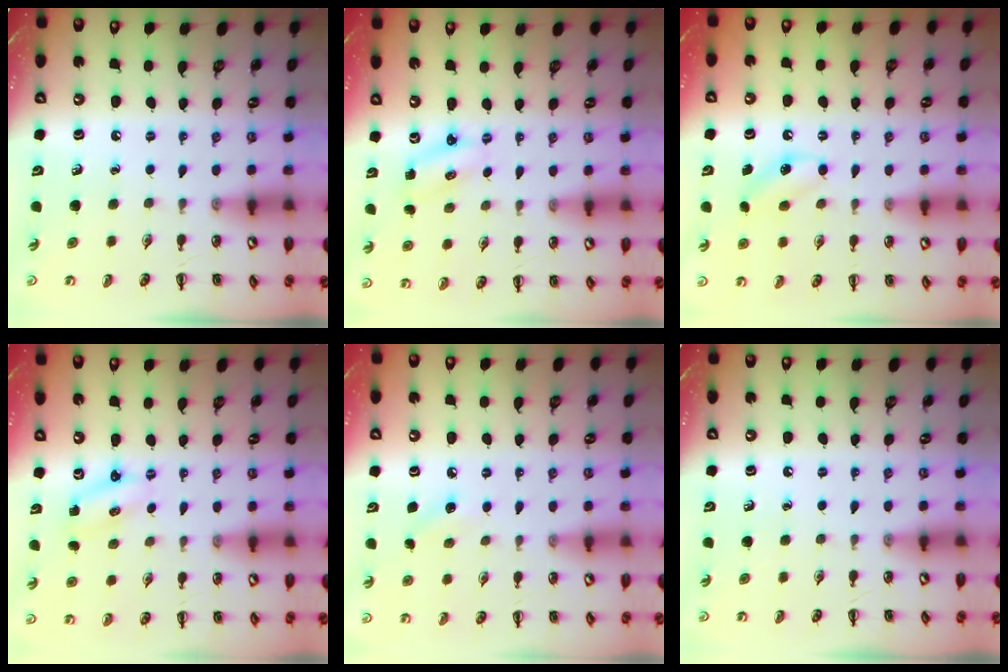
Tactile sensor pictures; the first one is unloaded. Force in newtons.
{"total": 2.2, "press": 2.1, "slide": 0.6}
{"total": 5.7, "press": 5.4, "slide": 1.6}
{"total": 2.1, "press": 2.1, "slide": 0.6}
{"total": 5.8, "press": 5.6, "slide": 1.6}
{"total": 0.0}